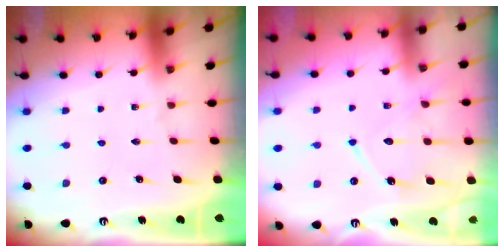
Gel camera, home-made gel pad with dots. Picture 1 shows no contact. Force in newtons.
{"total": 12.8, "press": 12.7, "slide": 1.1}